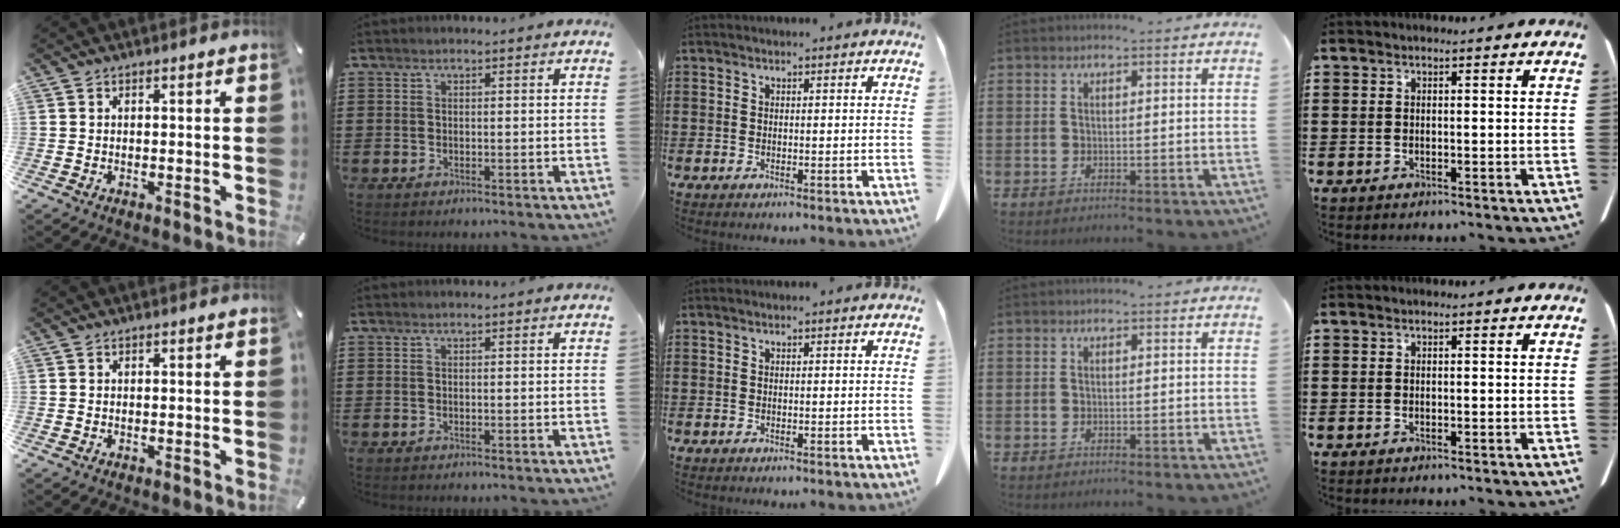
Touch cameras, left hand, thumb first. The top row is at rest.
{}